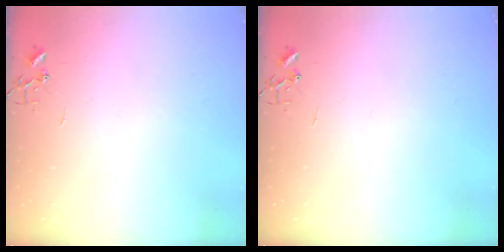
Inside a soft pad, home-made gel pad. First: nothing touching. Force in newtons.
{"total": 0.0}